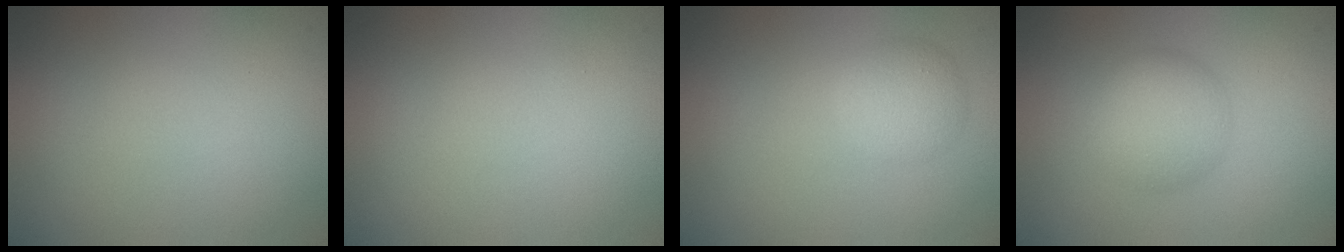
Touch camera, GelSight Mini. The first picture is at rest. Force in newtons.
{"total": 0.0}
{"total": 2.5, "press": 2.5, "slide": 0.1}
{"total": 4.0, "press": 4.0, "slide": 0.1}